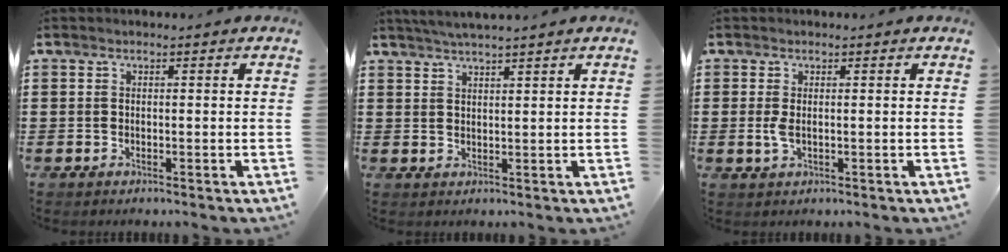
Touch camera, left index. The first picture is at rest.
{"total": 2.5, "force": [2.3, -0.5, 0.7], "torque": [-0.018, -0.001, 0.044]}
{"total": 1.8, "force": [0.0, 0.7, 1.7], "torque": [-0.048, -0.006, -0.005]}